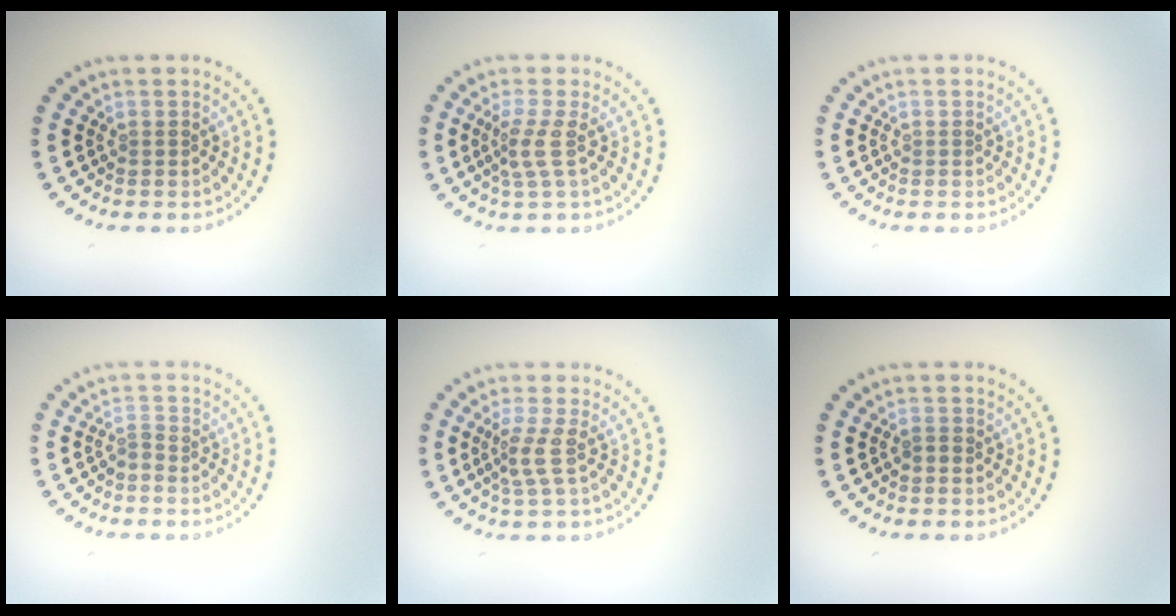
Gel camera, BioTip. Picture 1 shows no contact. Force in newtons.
{"total": 2.3, "press": 1.6, "slide": 1.6}
{"total": 0.0}
{"total": 1.0, "press": 0.4, "slide": 0.9}
{"total": 2.4, "press": 1.7, "slide": 1.8}
{"total": 0.7, "press": 0.6, "slide": 0.3}